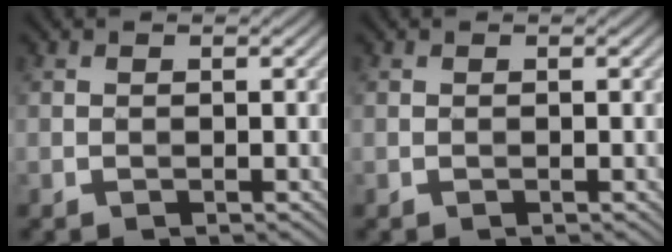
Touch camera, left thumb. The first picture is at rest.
{"total": 0.0}